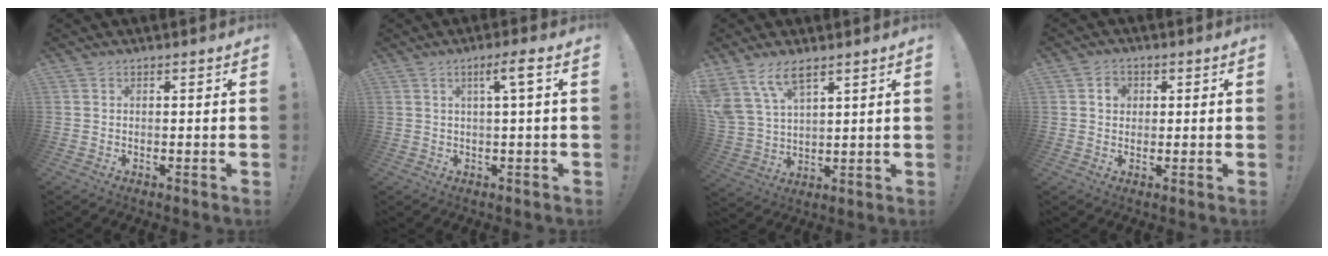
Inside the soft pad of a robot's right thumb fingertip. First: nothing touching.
{"total": 4.8, "force": [1.5, 0.0, 4.6], "torque": [-0.078, 0.000, 0.017]}
{"total": 10.2, "force": [7.1, 4.5, 5.7], "torque": [-0.127, -0.033, 0.138]}
{"total": 3.5, "force": [0.9, 3.0, 1.6], "torque": [-0.014, 0.000, 0.012]}